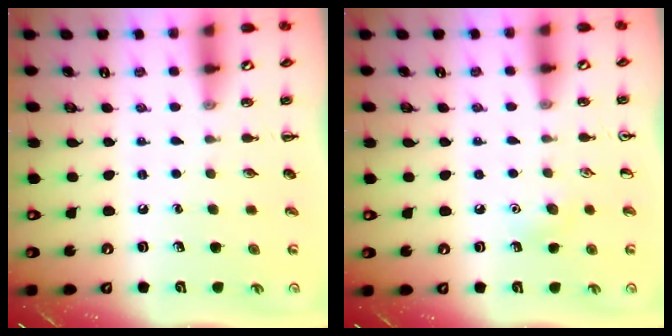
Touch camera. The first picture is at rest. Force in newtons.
{"total": 6.3, "press": 6.0, "slide": 1.7}